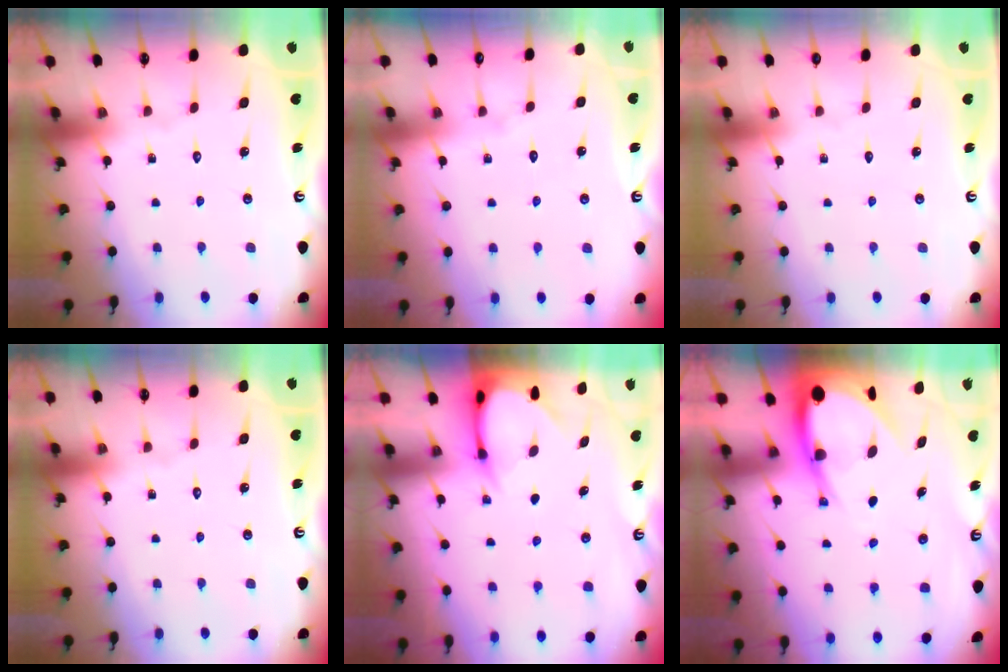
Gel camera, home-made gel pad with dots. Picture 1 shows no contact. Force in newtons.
{"total": 3.6, "press": 3.6, "slide": 0.4}
{"total": 0.0}
{"total": 0.0}
{"total": 3.4, "press": 3.4, "slide": 0.4}
{"total": 9.0, "press": 8.9, "slide": 0.9}